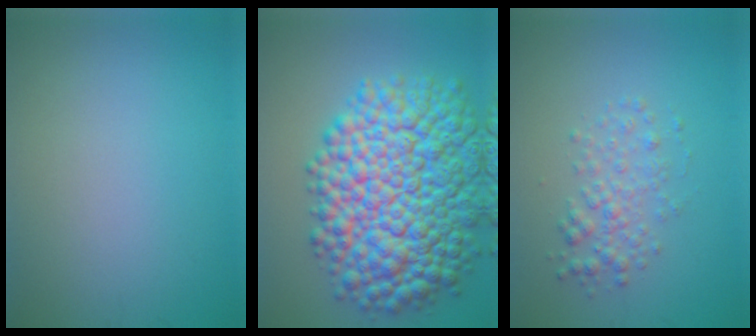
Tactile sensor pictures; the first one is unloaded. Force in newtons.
{"total": 14.0, "press": 14.0, "slide": 0.2}
{"total": 2.5, "press": 2.5, "slide": 0.0}